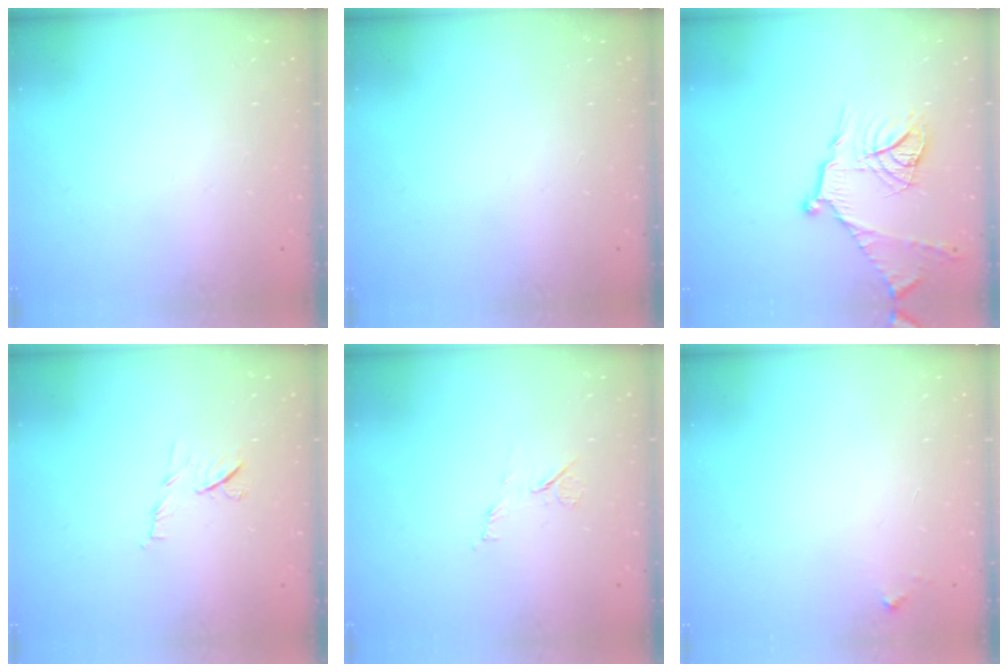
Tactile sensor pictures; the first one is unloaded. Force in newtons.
{"total": 0.0}
{"total": 16.0, "press": 16.0, "slide": 1.4}
{"total": 6.2, "press": 6.2, "slide": 0.7}
{"total": 6.3, "press": 6.3, "slide": 0.6}
{"total": 2.8, "press": 2.8, "slide": 0.2}